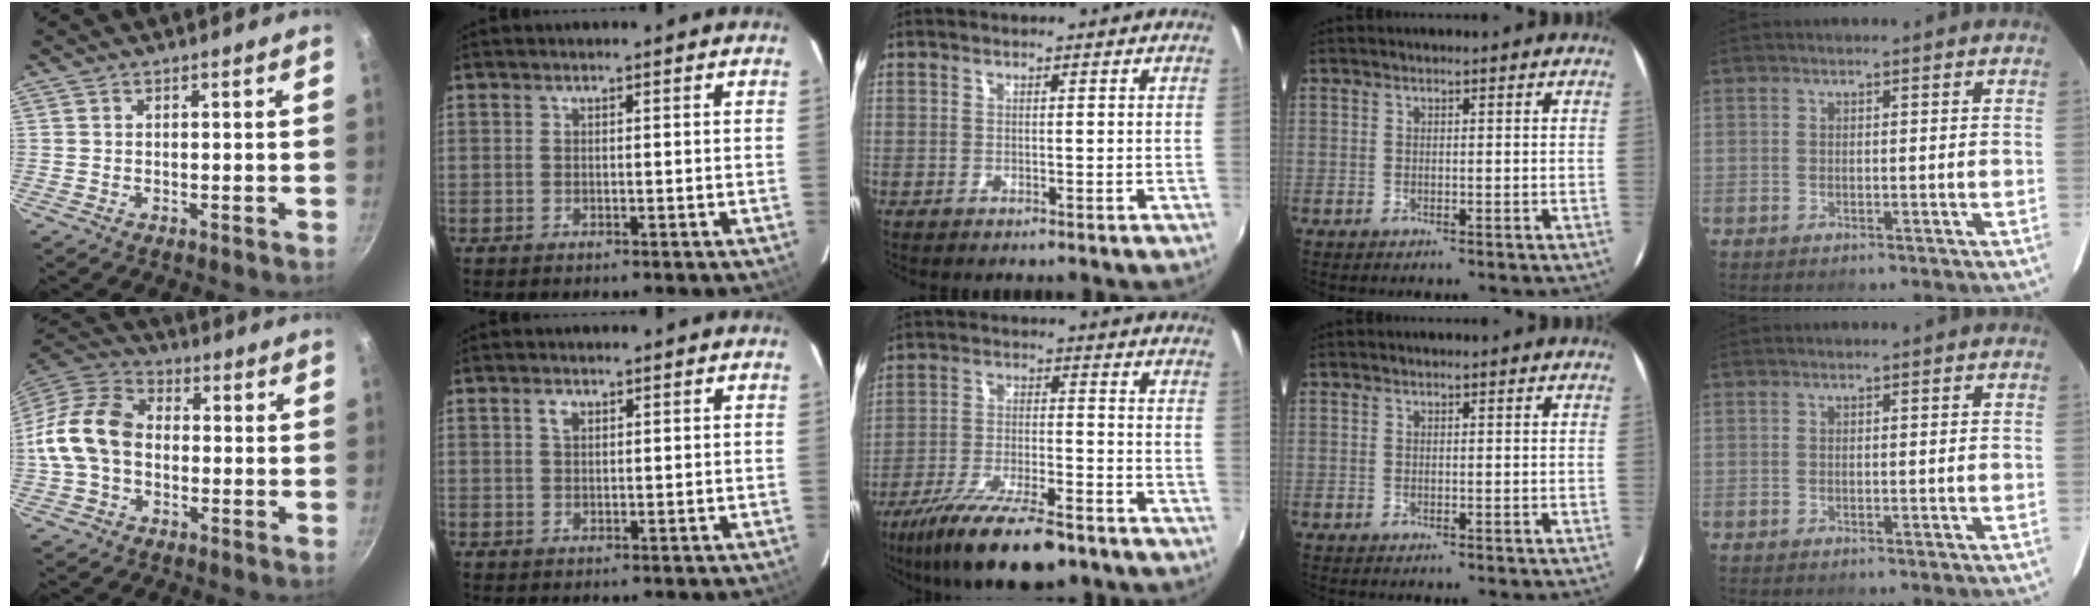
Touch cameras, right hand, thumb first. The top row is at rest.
{"thumb": {"total": 13.6, "force": [-1.2, 9.9, 9.2], "torque": [-0.152, 0.035, -0.042]}, "index": {"total": 1.7, "force": [0.7, 1.1, 1.0], "torque": [-0.020, 0.006, 0.012]}, "middle": {"total": 15.9, "force": [-11.8, 4.2, 9.9], "torque": [-0.201, -0.033, -0.199]}}